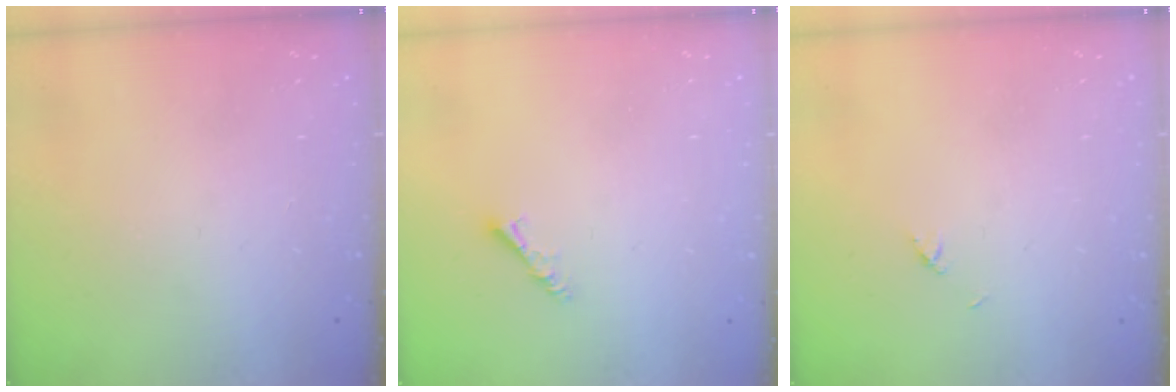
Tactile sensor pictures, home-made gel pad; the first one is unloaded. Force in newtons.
{"total": 3.0, "press": 2.9, "slide": 0.6}
{"total": 2.1, "press": 2.1, "slide": 0.3}